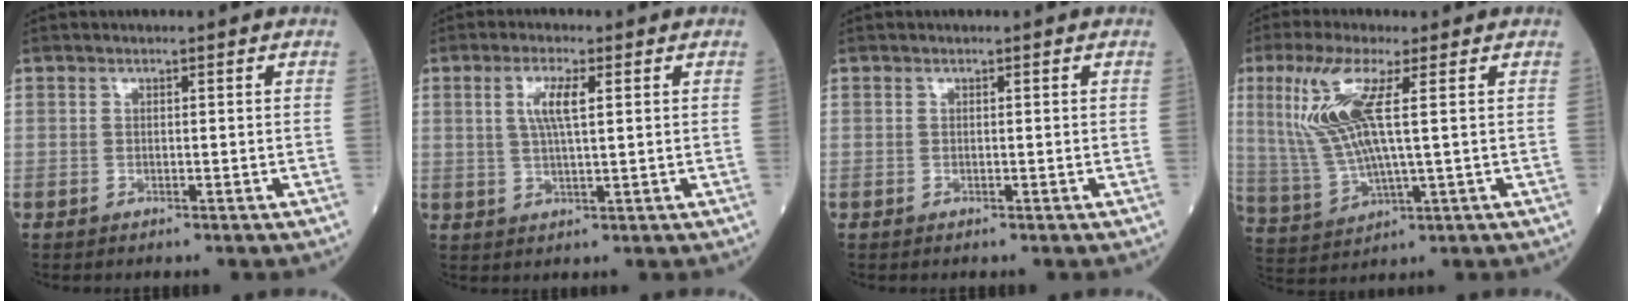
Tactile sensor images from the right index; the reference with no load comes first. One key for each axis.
{"total": 4.7, "fx": 1.5, "fy": 0.6, "fz": 4.4, "tx": -0.091, "ty": 0.003, "tz": 0.033}
{"total": 0.0}
{"total": 10.8, "fx": 3.2, "fy": 1.5, "fz": 10.2, "tx": -0.244, "ty": 0.002, "tz": 0.068}